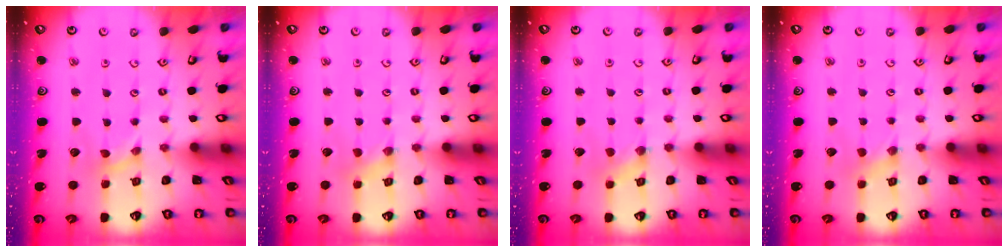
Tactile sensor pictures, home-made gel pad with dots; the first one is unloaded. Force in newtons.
{"total": 0.9, "press": 0.9, "slide": 0.1}
{"total": 0.5, "press": 0.5, "slide": 0.2}
{"total": 1.1, "press": 1.1, "slide": 0.3}